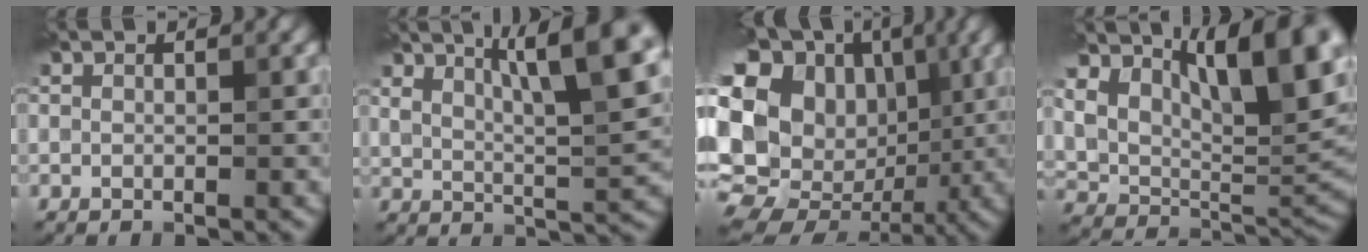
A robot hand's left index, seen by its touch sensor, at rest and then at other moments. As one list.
[{"total": 10.0, "force": [5.1, 2.8, 8.1], "torque": [-0.125, 0.013, 0.085]}, {"total": 20.1, "force": [0.5, 16.5, 11.4], "torque": [-0.244, 0.034, -0.018]}, {"total": 12.1, "force": [5.2, 5.9, 9.1], "torque": [-0.141, -0.006, 0.091]}]